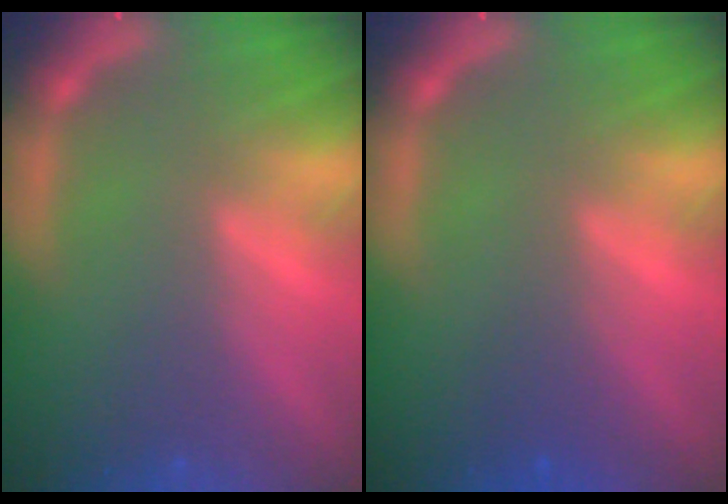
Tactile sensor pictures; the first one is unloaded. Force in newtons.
{"total": 1.5}